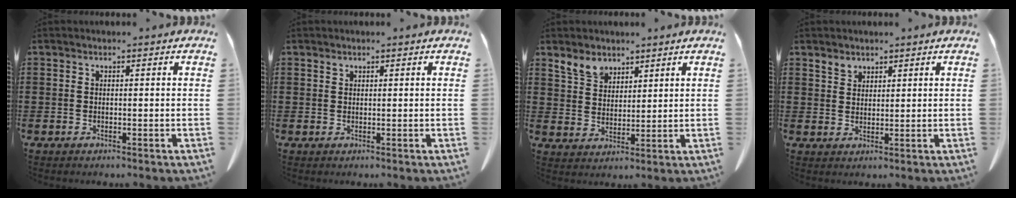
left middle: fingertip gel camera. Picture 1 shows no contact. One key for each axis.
{"total": 0.6, "fx": 0.4, "fy": 0.3, "fz": 0.2, "tx": -0.007, "ty": 0.001, "tz": 0.009}
{"total": 4.5, "fx": 3.5, "fy": 2.5, "fz": 1.3, "tx": -0.038, "ty": 0.003, "tz": 0.066}
{"total": 2.2, "fx": 1.8, "fy": 1.1, "fz": 0.4, "tx": -0.004, "ty": -0.001, "tz": 0.034}